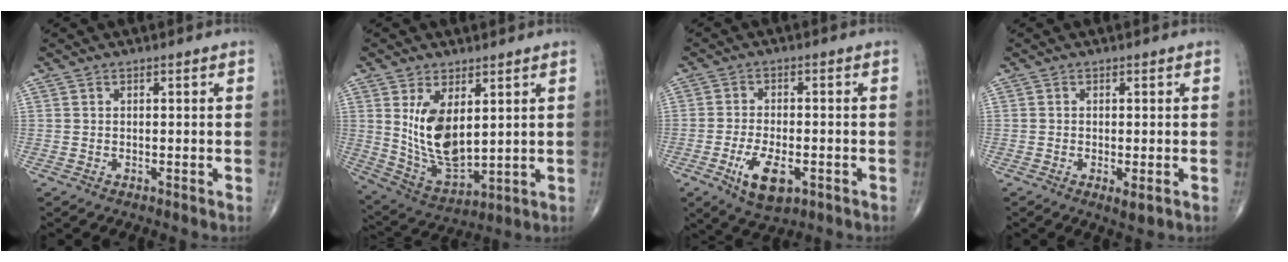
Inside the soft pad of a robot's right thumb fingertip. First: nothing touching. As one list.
[{"total": 12.5, "force": [3.2, 6.5, 10.2], "torque": [-0.175, -0.025, 0.081]}, {"total": 8.3, "force": [-3.3, 3.8, 6.6], "torque": [-0.116, 0.000, -0.049]}, {"total": 2.4, "force": [-0.8, 0.6, 2.2], "torque": [-0.038, -0.009, -0.013]}]